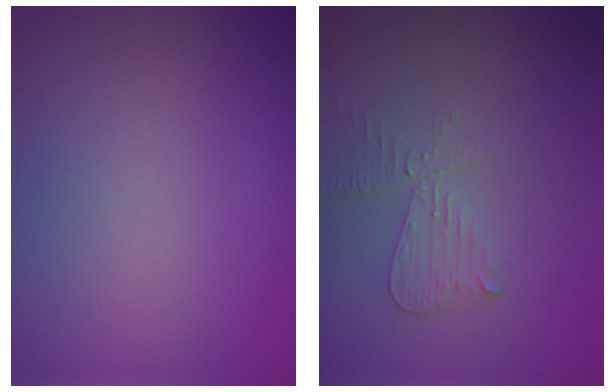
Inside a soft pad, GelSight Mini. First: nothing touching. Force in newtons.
{"total": 2.6, "press": 2.5, "slide": 0.6}